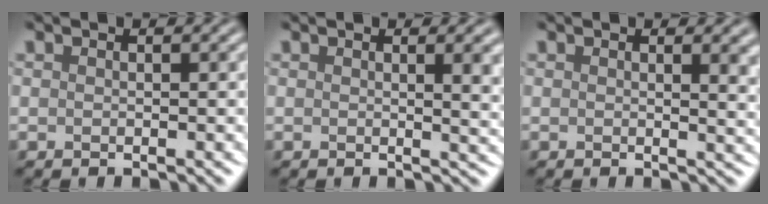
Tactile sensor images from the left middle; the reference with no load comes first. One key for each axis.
{"total": 3.1, "fx": 0.8, "fy": 1.0, "fz": 2.9, "tx": -0.027, "ty": -0.001, "tz": 0.010}
{"total": 2.6, "fx": 1.0, "fy": 1.1, "fz": 2.2, "tx": -0.018, "ty": 0.000, "tz": 0.013}